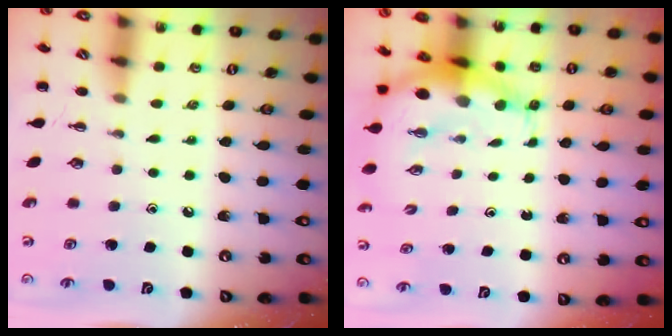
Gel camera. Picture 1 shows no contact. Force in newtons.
{"total": 6.8, "press": 6.5, "slide": 1.8}